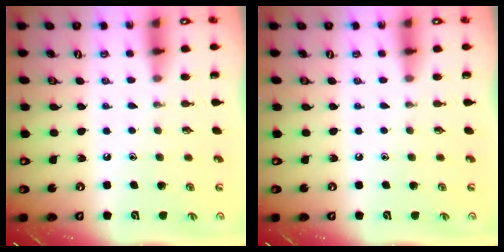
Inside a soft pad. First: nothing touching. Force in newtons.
{"total": 0.0}